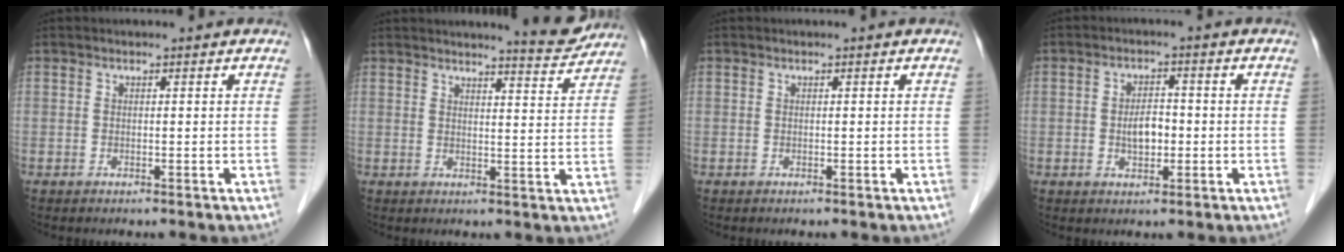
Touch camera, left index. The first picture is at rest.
{"total": 5.8, "force": [5.7, 0.1, 1.3], "torque": [-0.025, -0.023, 0.064]}
{"total": 0.0}
{"total": 3.8, "force": [-0.6, 2.0, 3.1], "torque": [-0.056, 0.004, -0.008]}